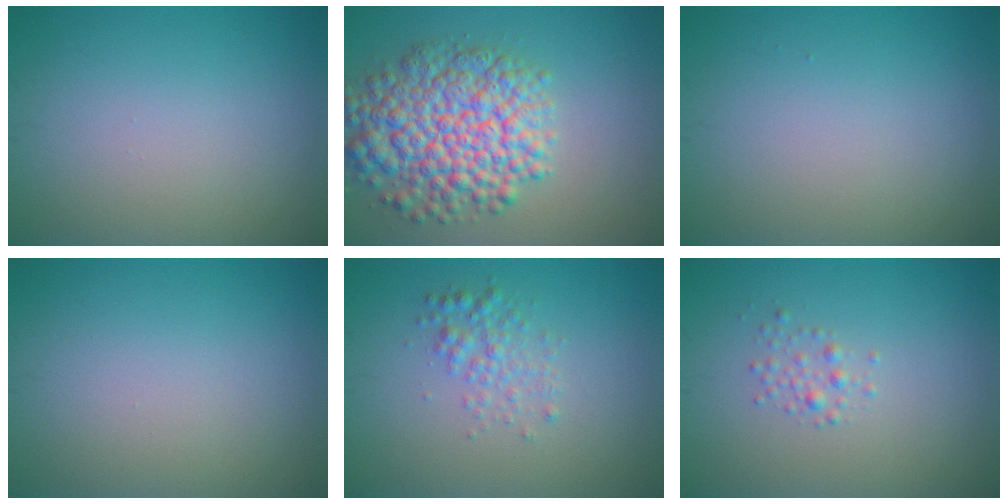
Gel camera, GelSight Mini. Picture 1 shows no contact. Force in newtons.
{"total": 9.1, "press": 9.1, "slide": 0.4}
{"total": 0.0}
{"total": 0.0}
{"total": 2.2, "press": 2.2, "slide": 0.0}
{"total": 1.2, "press": 1.2, "slide": 0.1}